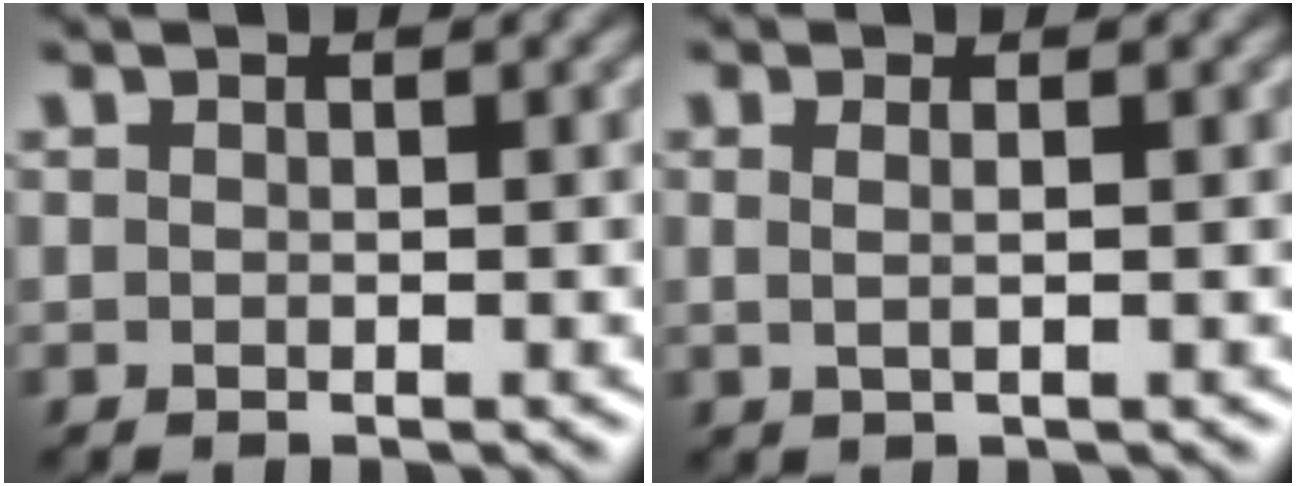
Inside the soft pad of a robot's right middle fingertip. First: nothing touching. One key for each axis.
{"total": 1.5, "fx": 0.5, "fy": 0.6, "fz": 1.3, "tx": -0.012, "ty": -0.007, "tz": -0.003}